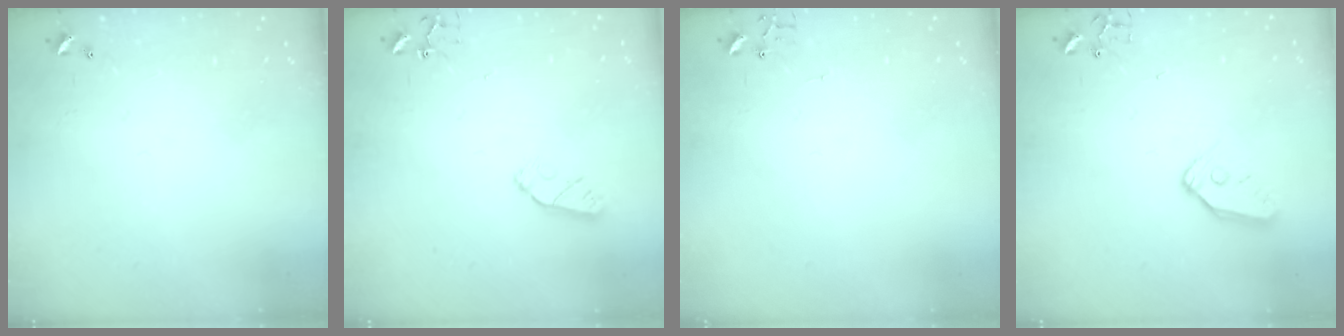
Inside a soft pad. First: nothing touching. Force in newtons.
{"total": 5.5, "press": 5.4, "slide": 0.8}
{"total": 4.2, "press": 4.2, "slide": 0.4}
{"total": 10.0, "press": 9.9, "slide": 1.1}